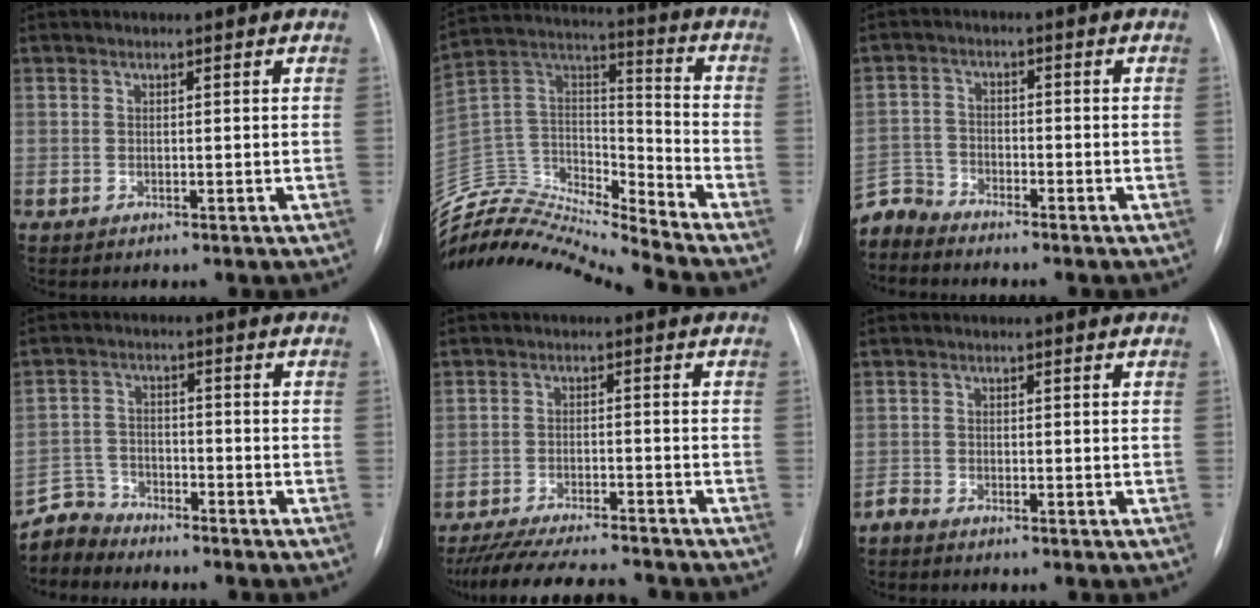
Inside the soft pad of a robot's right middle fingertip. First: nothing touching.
{"total": 19.4, "force": [-19.1, 0.1, 3.5], "torque": [-0.062, 0.057, -0.339]}
{"total": 4.6, "force": [-4.5, 0.4, -0.7], "torque": [0.012, -0.007, -0.090]}
{"total": 5.2, "force": [-5.0, 1.1, -1.1], "torque": [0.021, 0.001, -0.100]}
{"total": 15.0, "force": [-13.6, 1.6, 6.1], "torque": [-0.110, -0.019, -0.202]}
{"total": 1.2, "force": [-1.2, 0.1, 0.1], "torque": [-0.004, -0.004, -0.023]}